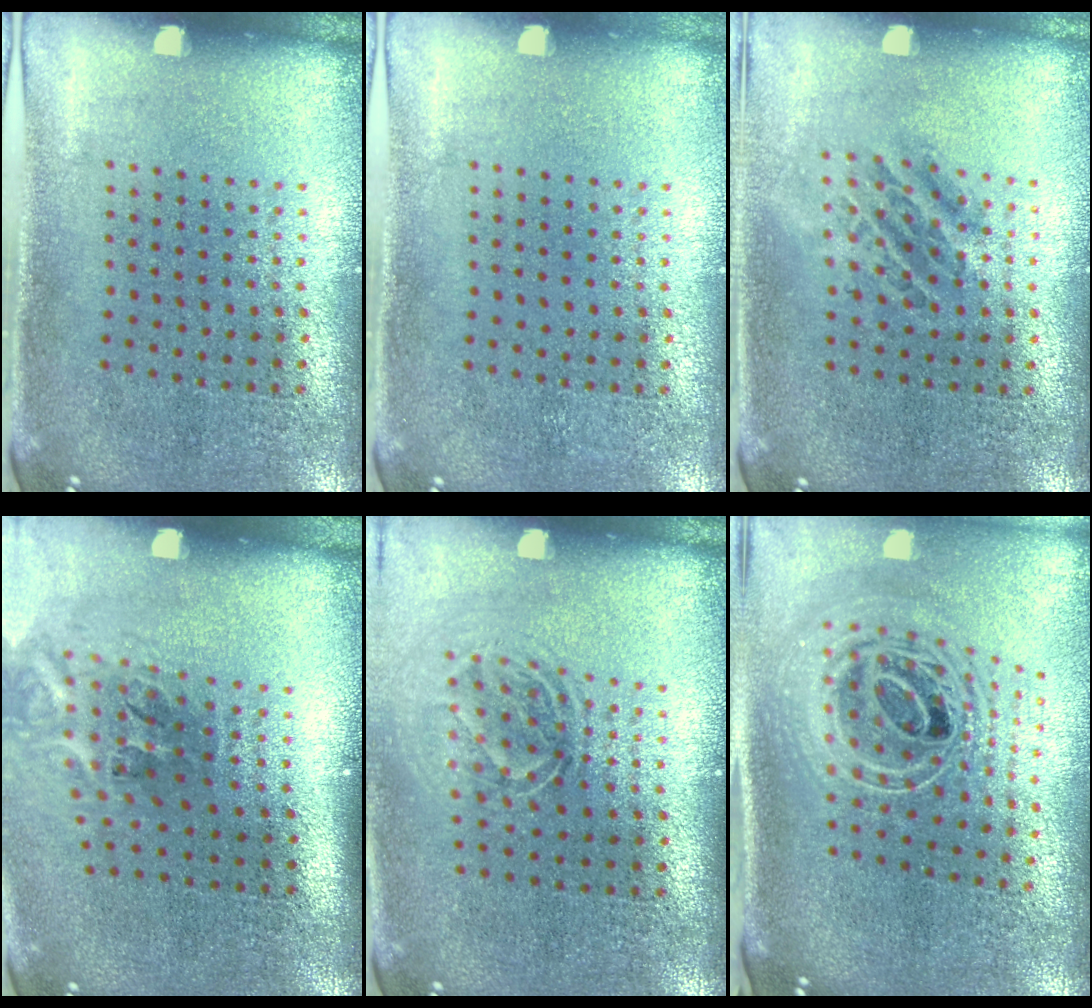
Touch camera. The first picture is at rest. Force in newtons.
{"total": 0.0}
{"total": 1.1, "press": 1.0, "slide": 0.5}
{"total": 2.3, "press": 1.4, "slide": 1.8}
{"total": 1.7, "press": 1.2, "slide": 1.1}
{"total": 2.7, "press": 2.0, "slide": 1.8}